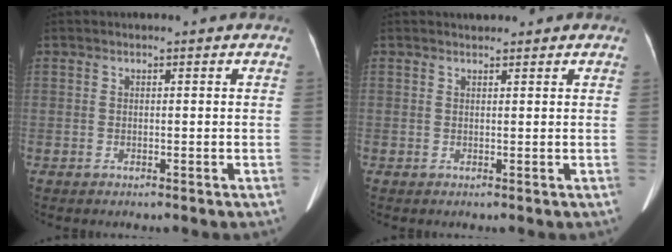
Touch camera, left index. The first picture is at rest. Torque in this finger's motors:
{"motor_torque": [-0.05, -0.06, -0.50, -0.18]}